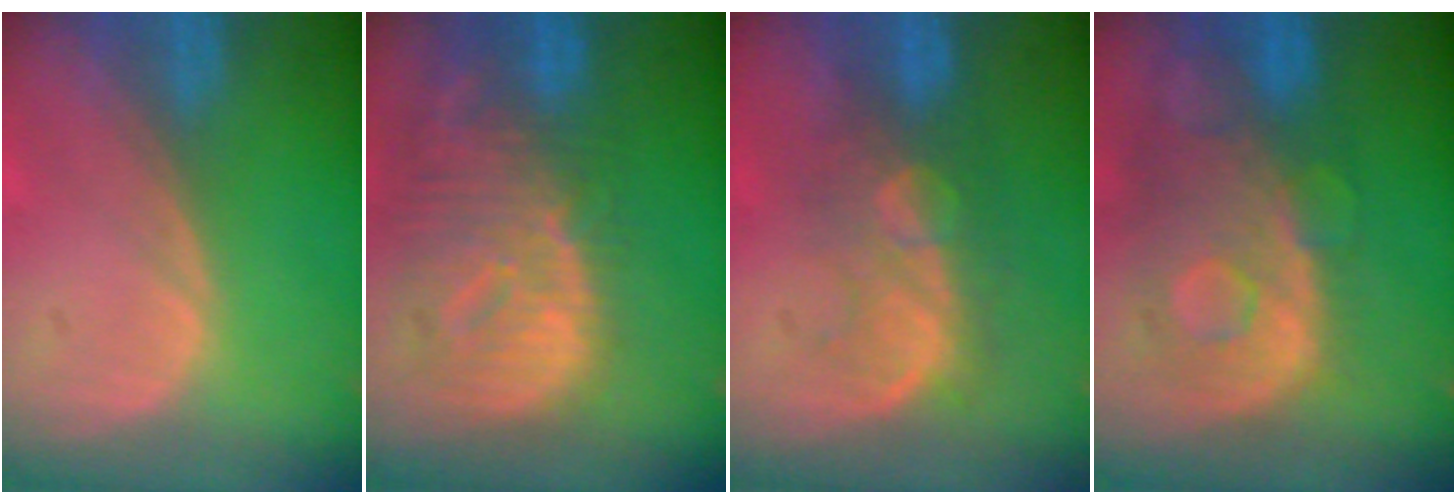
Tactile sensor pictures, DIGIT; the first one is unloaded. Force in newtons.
{"total": 12.4, "press": 10.7, "slide": 6.3}
{"total": 8.0, "press": 7.8, "slide": 1.9}
{"total": 11.4, "press": 9.8, "slide": 5.8}